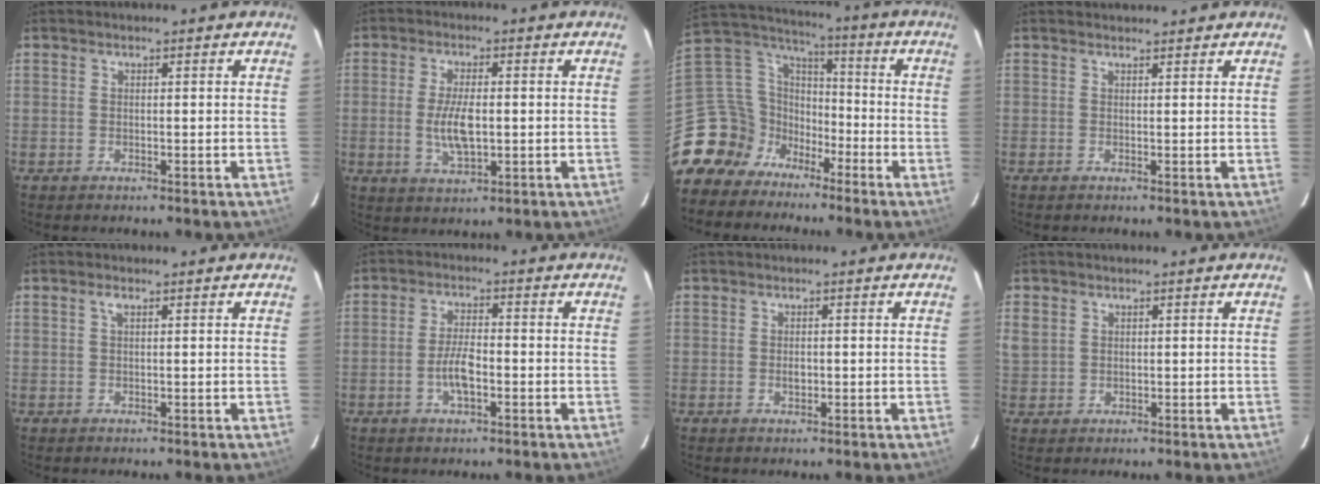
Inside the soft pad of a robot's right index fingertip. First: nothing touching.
{"total": 6.9, "force": [-0.6, 2.9, 6.2], "torque": [-0.123, -0.005, -0.007]}
{"total": 14.7, "force": [-9.6, 10.6, 3.4], "torque": [-0.096, 0.046, -0.181]}
{"total": 2.0, "force": [1.9, 0.6, 0.3], "torque": [-0.012, 0.008, 0.024]}
{"total": 0.9, "force": [0.5, 0.3, 0.8], "torque": [-0.016, 0.004, 0.007]}
{"total": 5.1, "force": [-1.8, 1.9, 4.4], "torque": [-0.092, 0.003, -0.031]}
{"total": 1.3, "force": [-0.2, 0.9, 0.9], "torque": [-0.016, 0.001, -0.003]}
{"total": 3.9, "force": [1.2, 3.3, 1.6], "torque": [-0.029, 0.003, 0.029]}